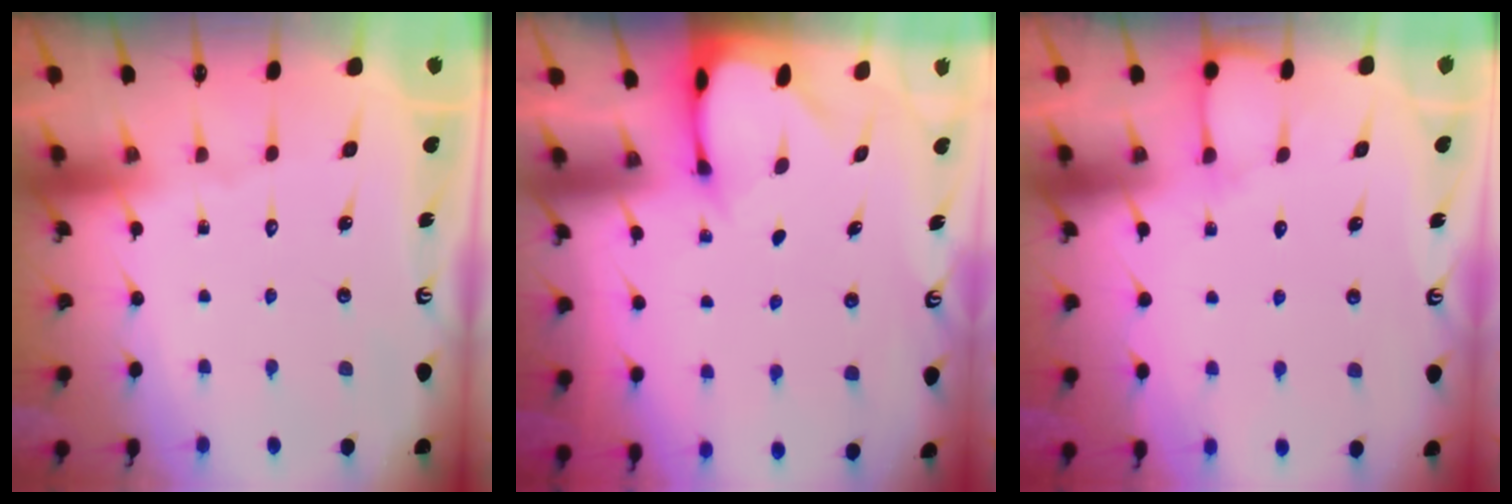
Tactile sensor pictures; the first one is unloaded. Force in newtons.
{"total": 2.0, "press": 2.0, "slide": 0.1}
{"total": 4.3, "press": 4.3, "slide": 0.4}